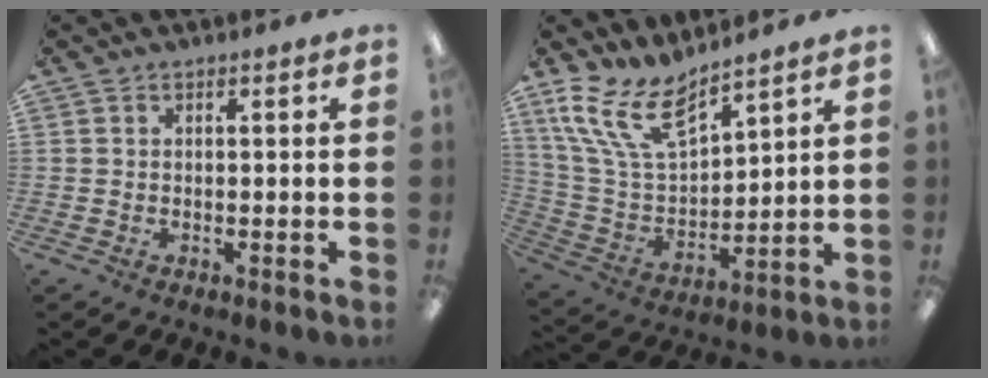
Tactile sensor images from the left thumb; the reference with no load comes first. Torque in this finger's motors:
{"motor_torque": [0.08, -0.08, 1.34, -1.43, 0.33]}